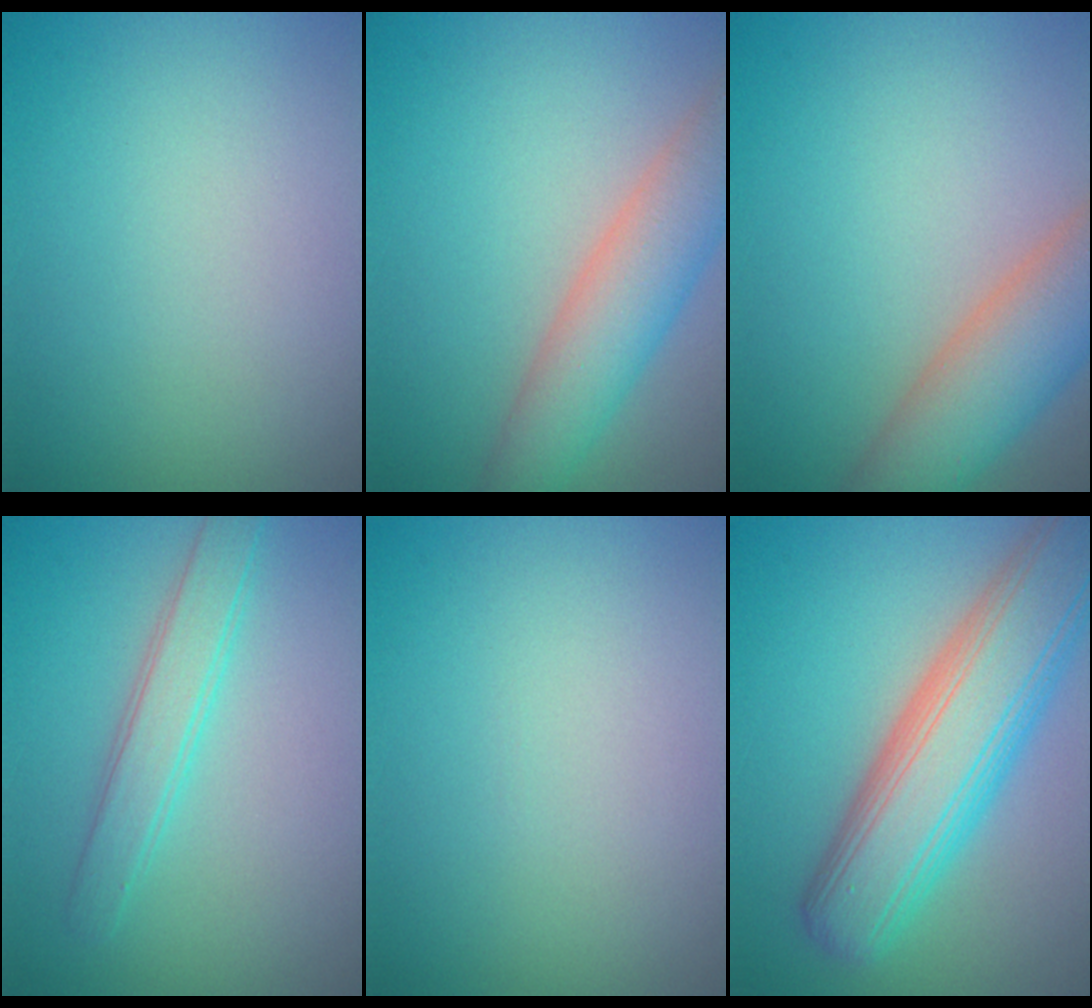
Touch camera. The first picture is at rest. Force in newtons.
{"total": 5.9, "press": 5.9, "slide": 0.2}
{"total": 7.0, "press": 7.0, "slide": 0.2}
{"total": 2.9, "press": 2.9, "slide": 0.1}
{"total": 0.0}
{"total": 9.9, "press": 9.9, "slide": 0.5}